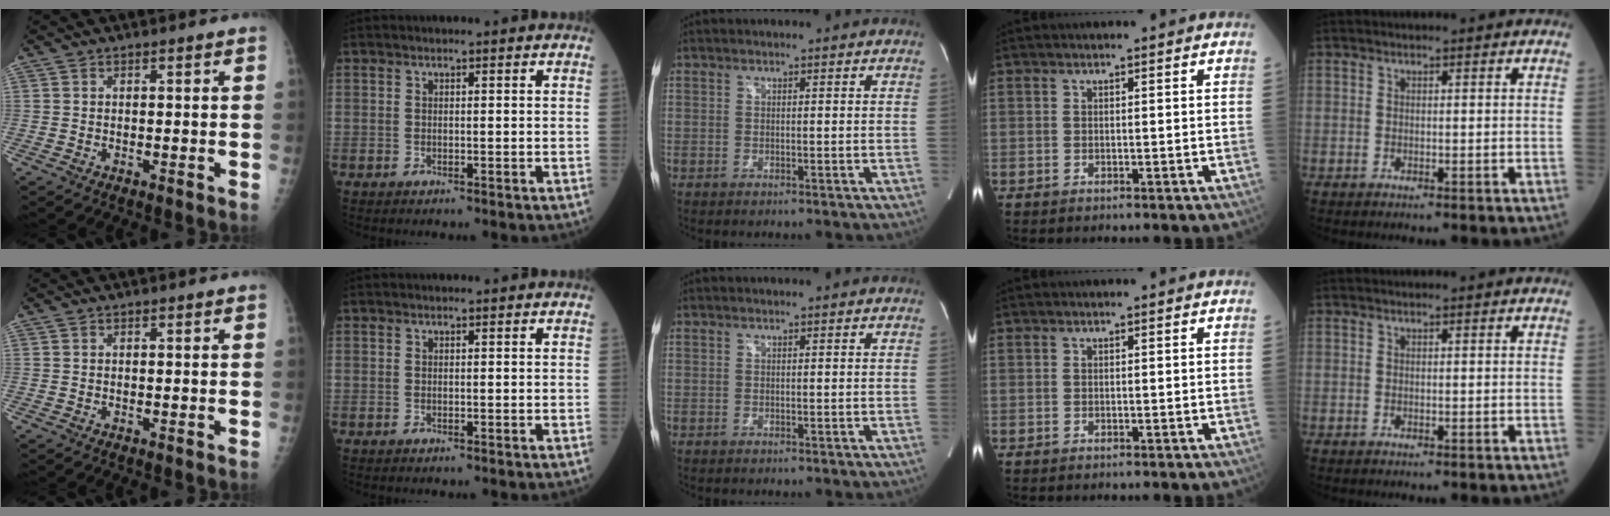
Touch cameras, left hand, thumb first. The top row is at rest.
{}